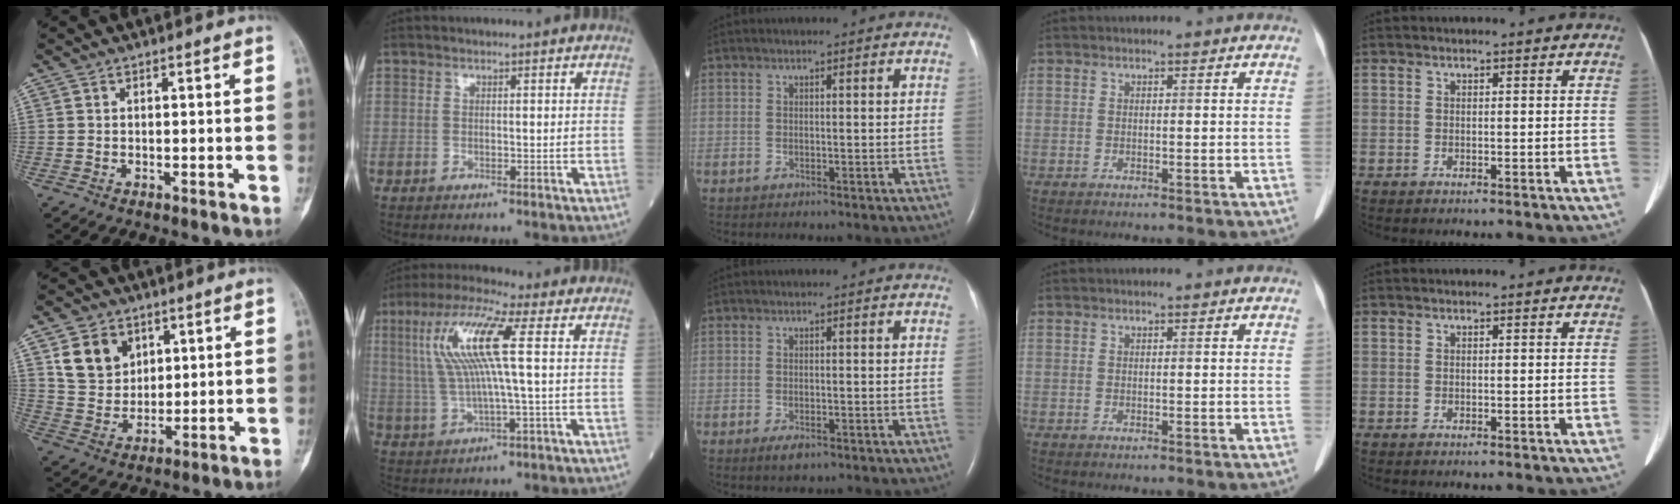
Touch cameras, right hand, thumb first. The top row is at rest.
{"thumb": {"total": 10.1, "force": [4.4, 7.9, 4.6], "torque": [-0.057, -0.019, 0.091]}, "index": {"total": 11.5, "force": [2.5, 0.4, 11.3], "torque": [-0.242, 0.019, 0.046]}, "middle": {"total": 1.8, "force": [-1.0, 0.7, 1.4], "torque": [-0.029, -0.003, -0.014]}}